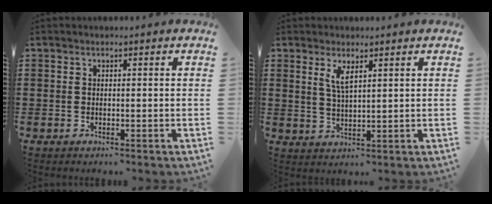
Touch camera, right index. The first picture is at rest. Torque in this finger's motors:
{"motor_torque": [0.02, 0.01, 0.21, 0.08]}